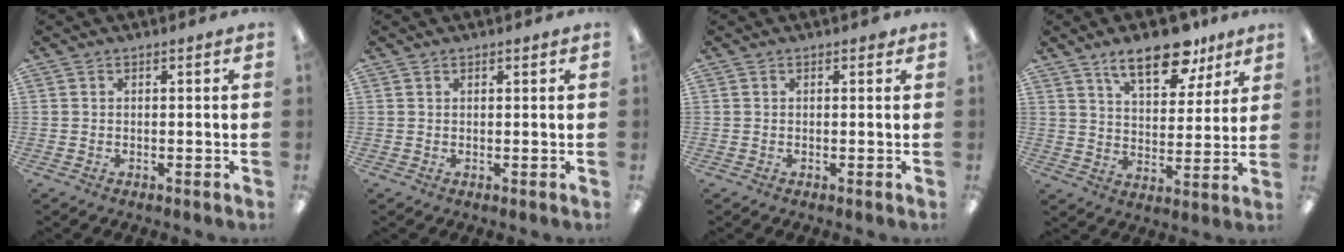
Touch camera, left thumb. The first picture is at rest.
{"total": 0.6, "force": [0.5, 0.2, 0.1], "torque": [0.005, -0.001, 0.007]}
{"total": 0.7, "force": [0.4, 0.4, 0.4], "torque": [-0.002, -0.001, 0.005]}
{"total": 14.8, "force": [10.0, 6.7, 8.6], "torque": [-0.119, -0.045, 0.170]}